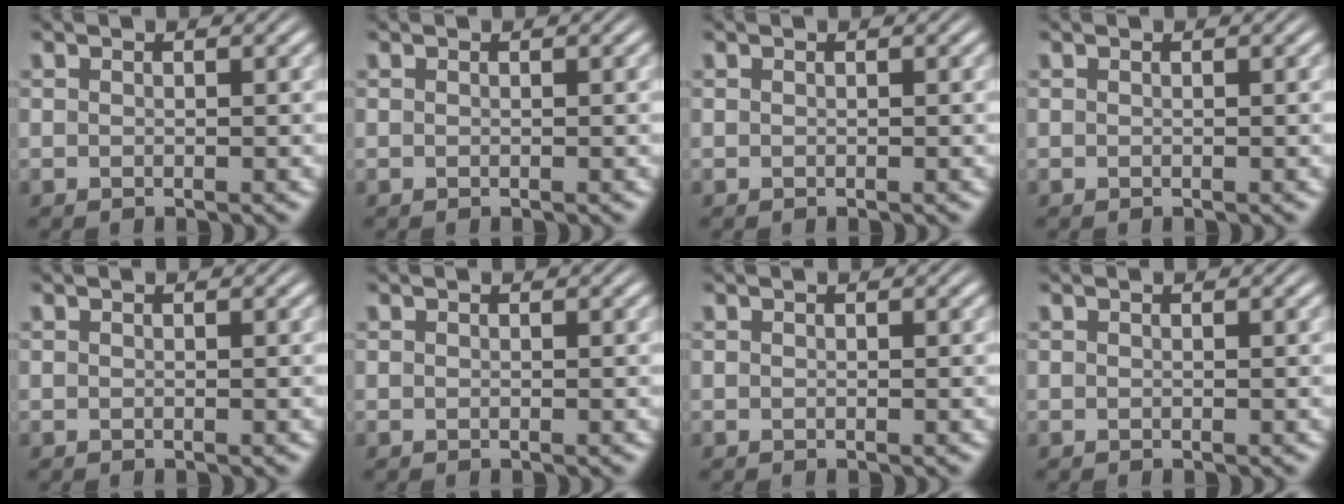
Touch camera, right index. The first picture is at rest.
{"total": 0.0}
{"total": 0.0}
{"total": 0.0}
{"total": 0.0}
{"total": 0.0}
{"total": 0.0}
{"total": 0.0}